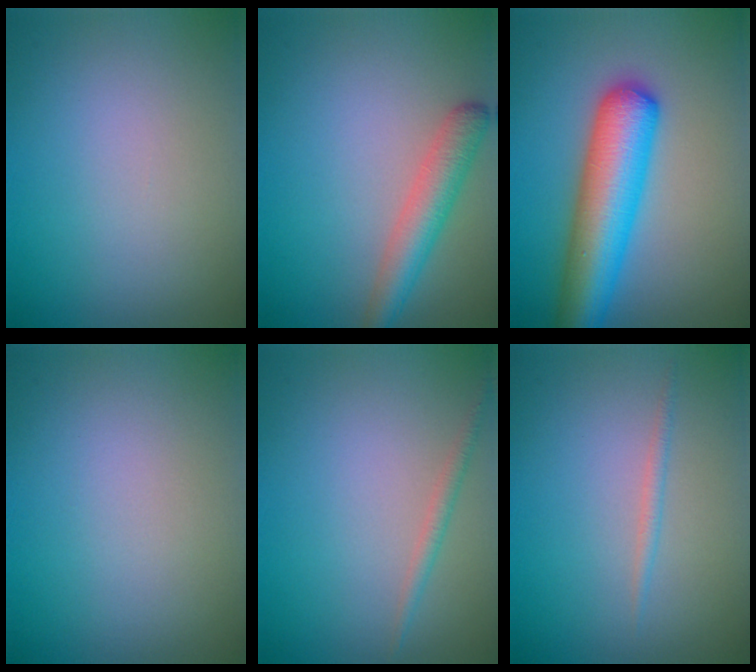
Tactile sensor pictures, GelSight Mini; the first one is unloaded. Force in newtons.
{"total": 3.8, "press": 3.8, "slide": 0.2}
{"total": 8.2, "press": 8.1, "slide": 0.3}
{"total": 0.0}
{"total": 1.2, "press": 1.1, "slide": 0.1}
{"total": 0.8, "press": 0.8, "slide": 0.0}